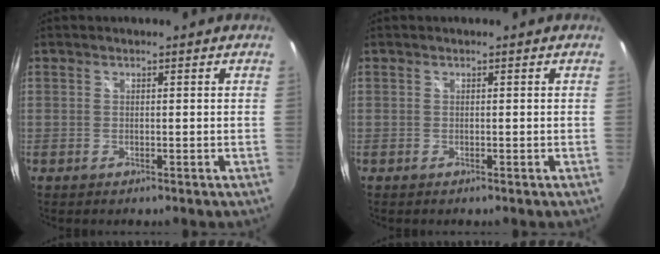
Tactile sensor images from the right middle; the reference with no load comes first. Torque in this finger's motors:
{"motor_torque": [0.06, -0.03, -0.03, 0.00]}